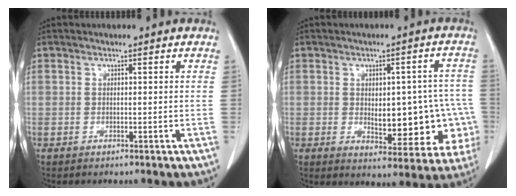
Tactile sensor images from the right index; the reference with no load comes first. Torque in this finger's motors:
{"motor_torque": [0.38, 0.02, 0.22, 0.04]}